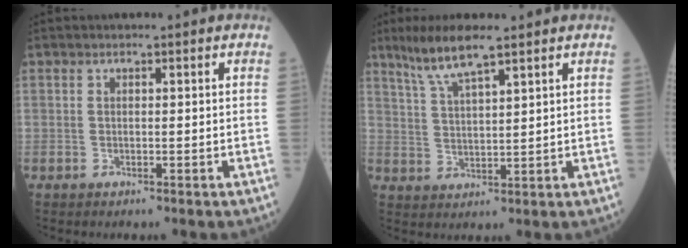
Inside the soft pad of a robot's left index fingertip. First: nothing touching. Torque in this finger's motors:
{"motor_torque": [0.14, -0.03, 0.16, 0.05]}